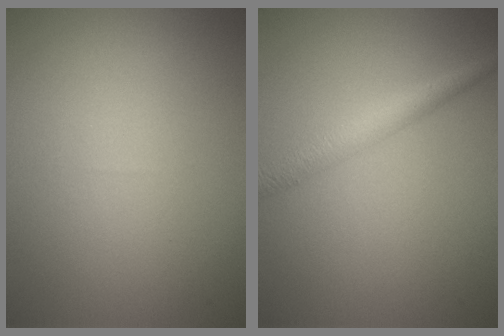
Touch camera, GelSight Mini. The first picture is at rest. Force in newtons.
{"total": 2.5, "press": 2.5, "slide": 0.1}